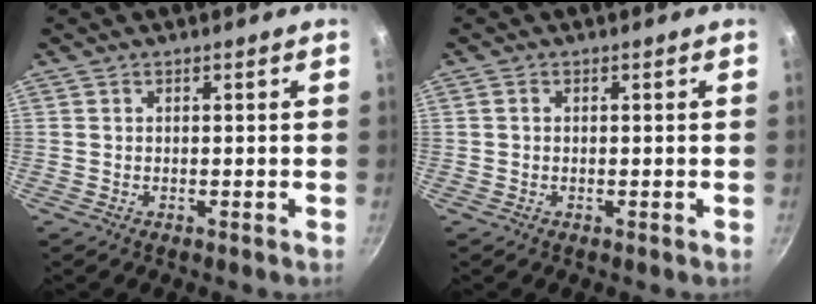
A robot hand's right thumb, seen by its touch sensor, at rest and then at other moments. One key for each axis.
{"total": 0.7, "fx": 0.1, "fy": 0.6, "fz": 0.4, "tx": -0.006, "ty": 0.004, "tz": 0.001}